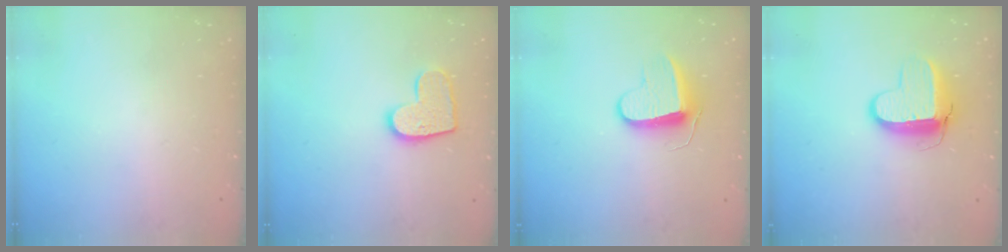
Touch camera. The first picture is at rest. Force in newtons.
{"total": 11.6, "press": 11.5, "slide": 0.5}
{"total": 9.0, "press": 9.0, "slide": 0.2}
{"total": 9.9, "press": 9.9, "slide": 0.9}